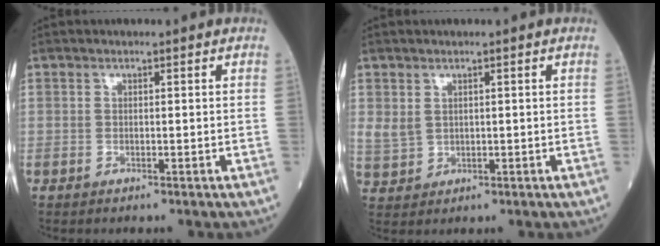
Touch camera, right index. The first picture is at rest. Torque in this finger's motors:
{"motor_torque": [0.40, 0.31, 0.16, 0.05]}